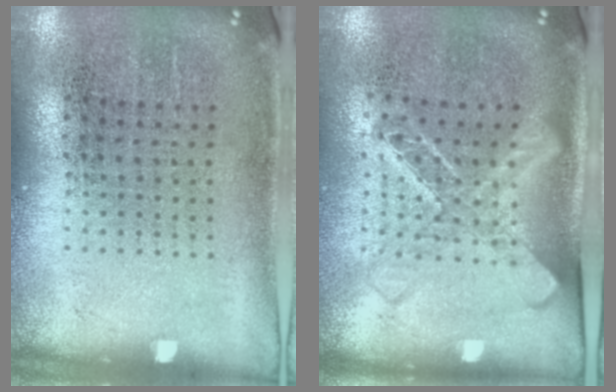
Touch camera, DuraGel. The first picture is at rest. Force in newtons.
{"total": 1.7, "press": 1.4, "slide": 1.0}